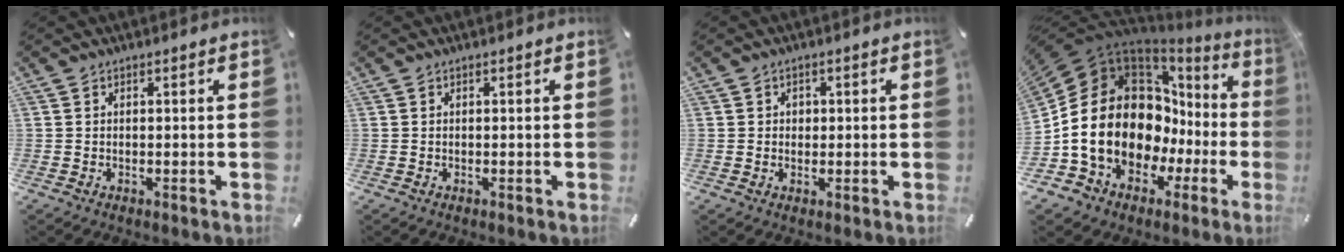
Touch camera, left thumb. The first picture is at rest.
{"total": 0.0}
{"total": 1.9, "force": [0.0, 1.8, 0.6], "torque": [-0.006, 0.004, -0.006]}
{"total": 22.2, "force": [0.5, 16.3, 15.0], "torque": [-0.288, -0.044, 0.042]}